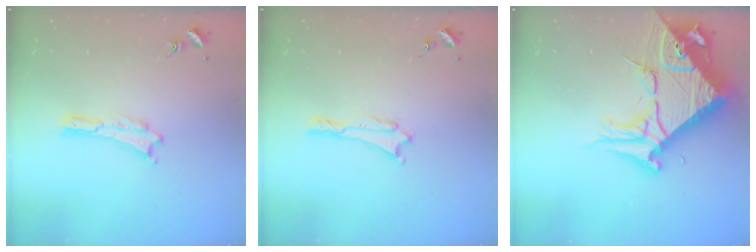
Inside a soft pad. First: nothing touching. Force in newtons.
{"total": 0.0}
{"total": 13.0, "press": 12.9, "slide": 1.4}